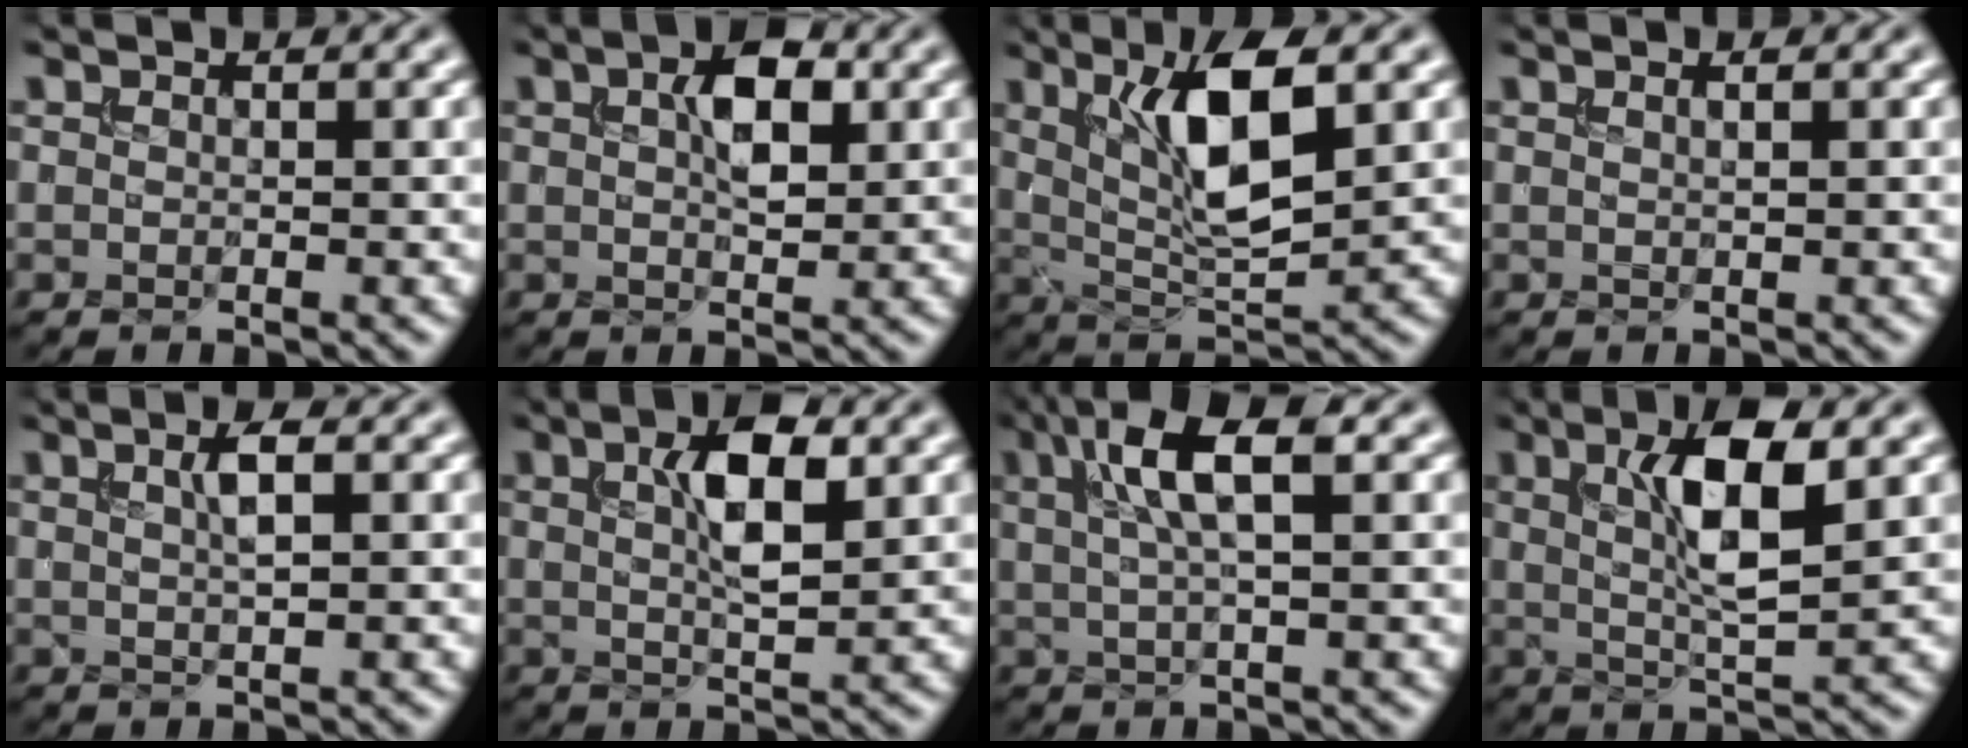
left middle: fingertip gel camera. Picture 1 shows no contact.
{"total": 4.1, "force": [1.0, 2.0, 3.4], "torque": [-0.059, 0.006, 0.018]}
{"total": 7.9, "force": [2.2, 2.4, 7.2], "torque": [-0.125, -0.008, 0.043]}
{"total": 0.8, "force": [0.2, 0.2, 0.7], "torque": [-0.002, -0.001, 0.002]}
{"total": 2.3, "force": [0.6, 0.5, 2.2], "torque": [-0.034, 0.006, 0.011]}
{"total": 5.2, "force": [1.4, 1.6, 4.8], "torque": [-0.081, 0.006, 0.024]}
{"total": 5.7, "force": [1.8, 1.5, 5.2], "torque": [-0.092, 0.007, 0.032]}
{"total": 6.4, "force": [1.5, 1.6, 6.0], "torque": [-0.101, 0.005, 0.028]}